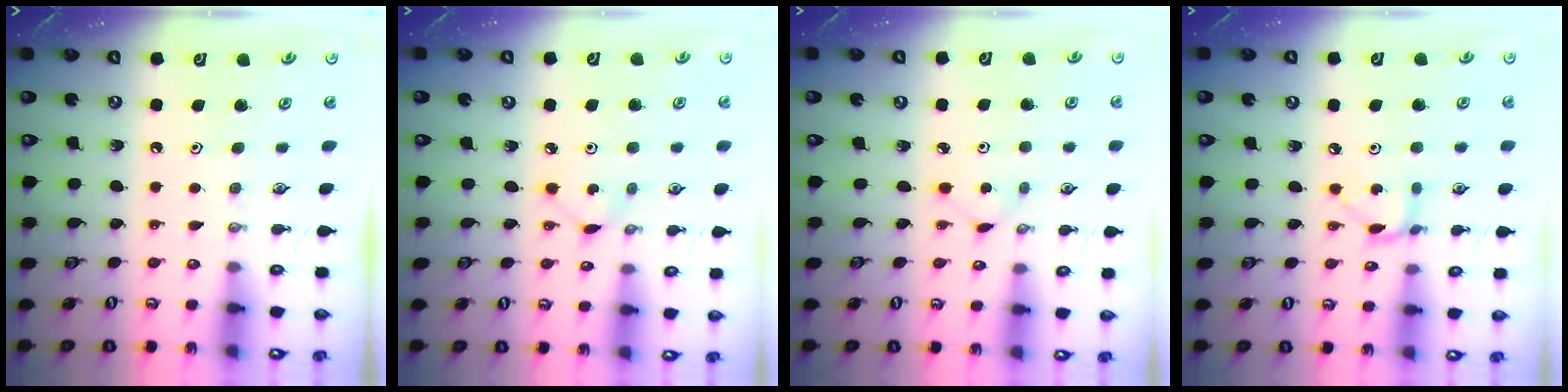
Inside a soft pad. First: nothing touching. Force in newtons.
{"total": 2.9, "press": 2.9, "slide": 0.4}
{"total": 1.3, "press": 1.3, "slide": 0.2}
{"total": 4.3, "press": 4.3, "slide": 0.3}